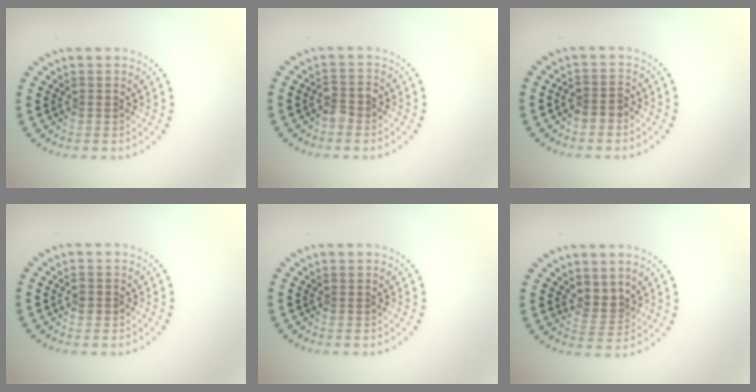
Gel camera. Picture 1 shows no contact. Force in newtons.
{"total": 1.7, "press": 1.5, "slide": 0.8}
{"total": 1.6, "press": 1.4, "slide": 0.8}
{"total": 1.0, "press": 1.0, "slide": 0.1}
{"total": 0.0}
{"total": 1.9, "press": 1.6, "slide": 1.1}